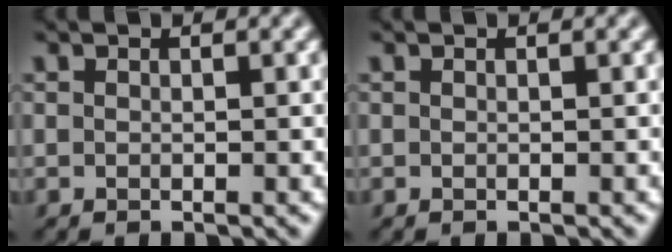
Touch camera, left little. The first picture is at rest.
{"total": 0.0}